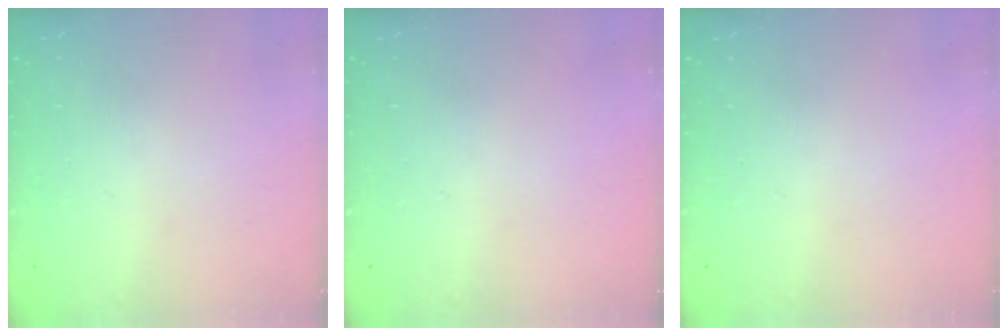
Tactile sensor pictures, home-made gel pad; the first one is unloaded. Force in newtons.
{"total": 0.0}
{"total": 0.0}